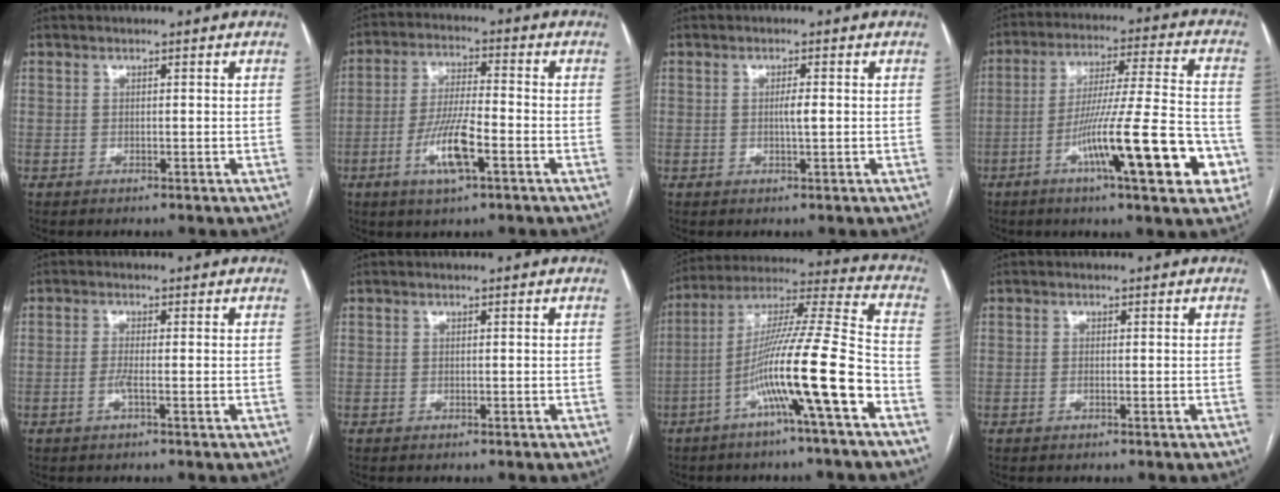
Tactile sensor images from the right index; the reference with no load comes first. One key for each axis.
{"total": 9.2, "fx": -3.7, "fy": 1.6, "fz": 8.3, "tx": -0.165, "ty": -0.005, "tz": -0.067}
{"total": 1.8, "fx": 0.0, "fy": 0.1, "fz": 1.8, "tx": -0.033, "ty": 0.000, "tz": 0.000}
{"total": 18.4, "fx": -7.1, "fy": 1.2, "fz": 17.0, "tx": -0.251, "ty": -0.001, "tz": -0.108}
{"total": 2.0, "fx": -0.6, "fy": 0.0, "fz": 1.9, "tx": -0.040, "ty": -0.002, "tz": -0.014}
{"total": 0.0}
{"total": 16.5, "fx": -6.7, "fy": -0.7, "fz": 15.0, "tx": -0.269, "ty": 0.006, "tz": -0.121}
{"total": 0.7, "fx": -0.2, "fy": 0.1, "fz": 0.7, "tx": -0.018, "ty": -0.002, "tz": -0.002}